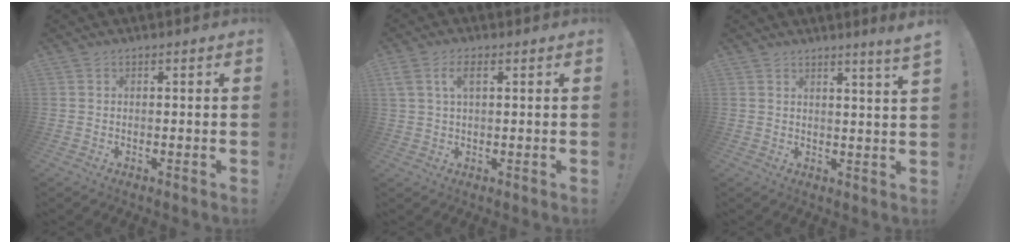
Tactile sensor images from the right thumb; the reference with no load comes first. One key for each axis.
{"total": 5.0, "fx": 1.8, "fy": 2.2, "fz": 4.1, "tx": -0.074, "ty": 0.005, "tz": 0.033}
{"total": 3.8, "fx": 2.5, "fy": -1.4, "fz": 2.5, "tx": -0.032, "ty": -0.024, "tz": 0.037}